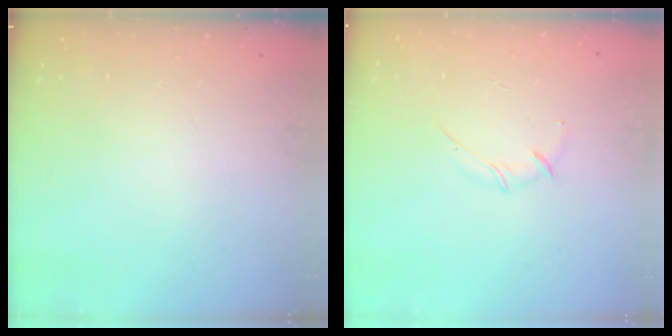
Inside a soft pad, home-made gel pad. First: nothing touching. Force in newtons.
{"total": 3.0, "press": 2.9, "slide": 0.8}